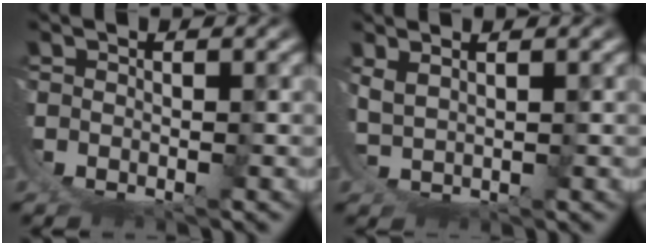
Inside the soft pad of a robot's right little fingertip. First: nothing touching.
{"total": 1.9, "force": [1.7, 0.2, 0.9], "torque": [-0.029, -0.005, 0.041]}